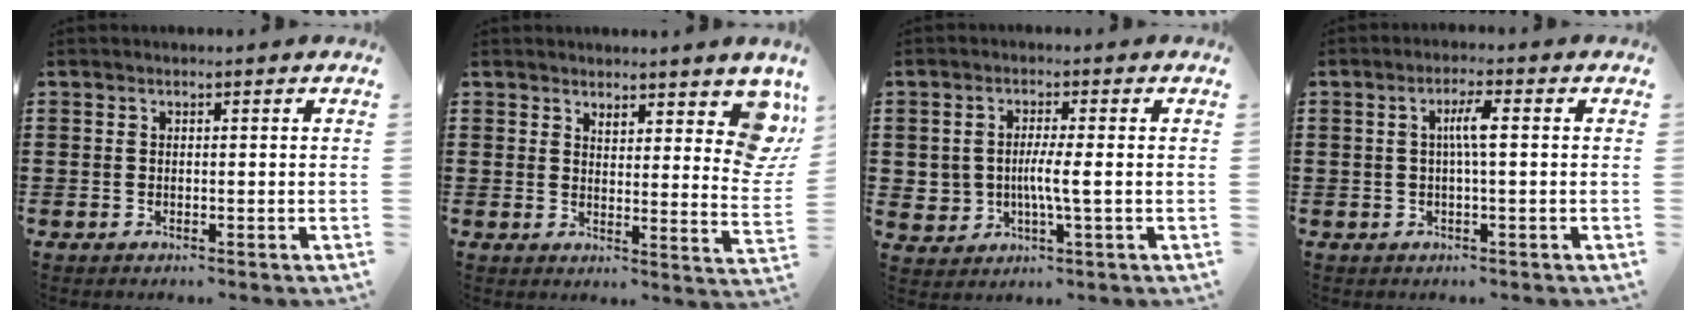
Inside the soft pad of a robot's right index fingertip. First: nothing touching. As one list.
[{"total": 6.4, "force": [4.8, 2.1, 3.8], "torque": [-0.039, -0.025, 0.081]}, {"total": 3.5, "force": [-0.5, 1.4, 3.2], "torque": [-0.068, 0.003, -0.012]}, {"total": 3.5, "force": [0.2, 0.3, 3.4], "torque": [-0.064, 0.000, -0.001]}]